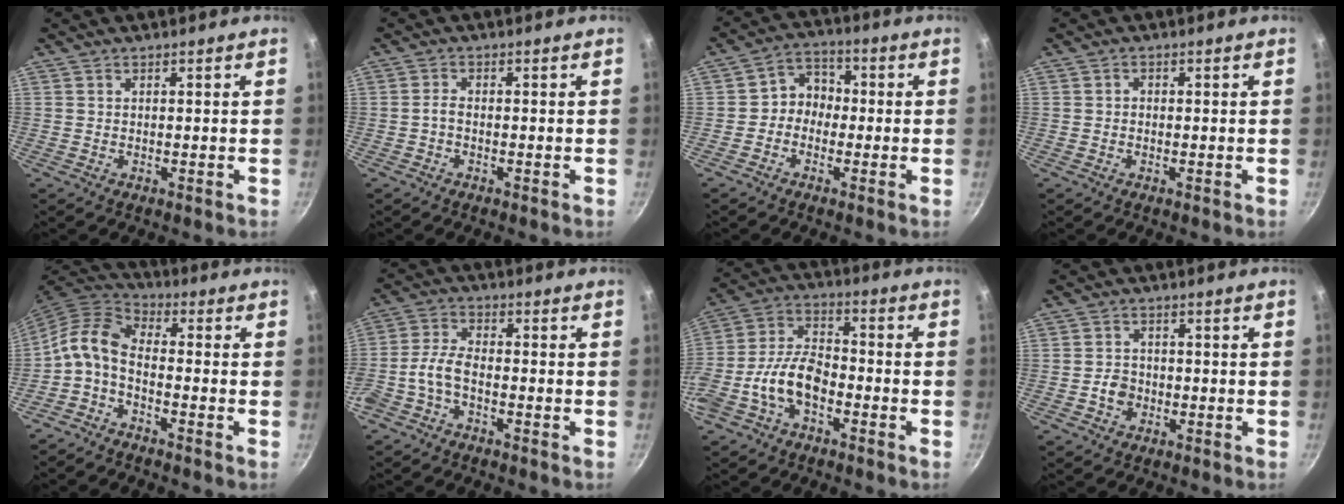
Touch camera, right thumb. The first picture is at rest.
{"total": 1.5, "force": [-0.7, 0.7, 1.1], "torque": [-0.027, 0.011, -0.019]}
{"total": 5.5, "force": [-1.1, 4.7, 2.5], "torque": [-0.007, 0.025, -0.034]}
{"total": 0.8, "force": [-0.3, 0.6, 0.3], "torque": [-0.004, 0.004, -0.006]}
{"total": 8.2, "force": [-2.3, 4.4, 6.6], "torque": [-0.147, 0.041, -0.059]}
{"total": 5.5, "force": [-2.7, 2.7, 4.0], "torque": [-0.090, 0.032, -0.067]}
{"total": 11.9, "force": [-4.3, 7.0, 8.6], "torque": [-0.156, 0.051, -0.094]}
{"total": 3.4, "force": [-1.2, 2.8, 1.6], "torque": [-0.013, 0.016, -0.022]}